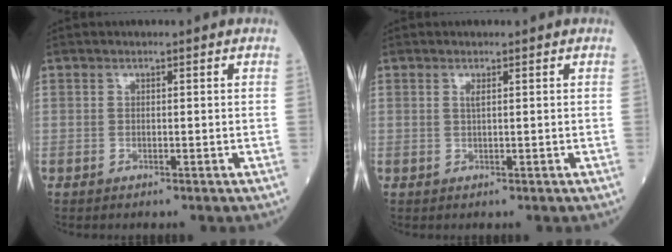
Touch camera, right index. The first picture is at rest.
{"total": 0.7, "force": [0.3, 0.0, 0.7], "torque": [-0.019, -0.001, 0.006]}